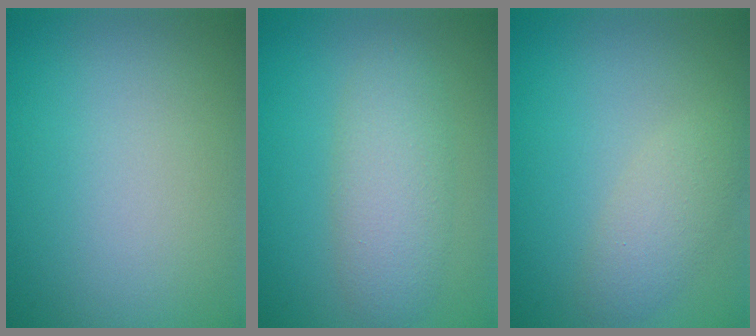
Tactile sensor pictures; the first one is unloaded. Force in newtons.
{"total": 4.1, "press": 4.0, "slide": 0.2}
{"total": 2.6, "press": 2.6, "slide": 0.2}